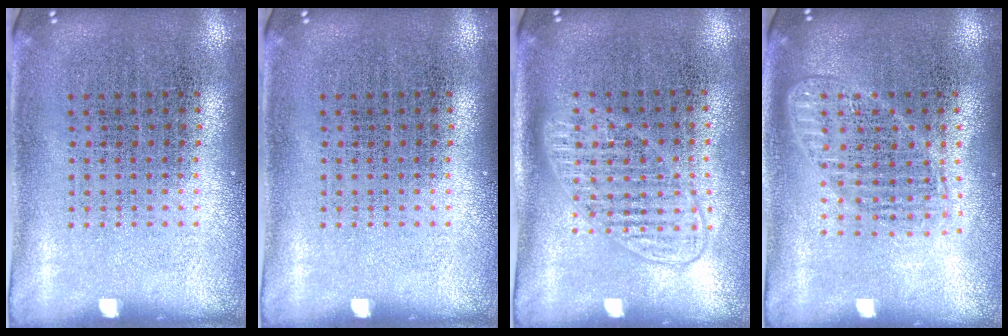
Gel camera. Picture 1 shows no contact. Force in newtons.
{"total": 0.0}
{"total": 1.5, "press": 1.3, "slide": 0.7}
{"total": 1.6, "press": 1.4, "slide": 0.8}